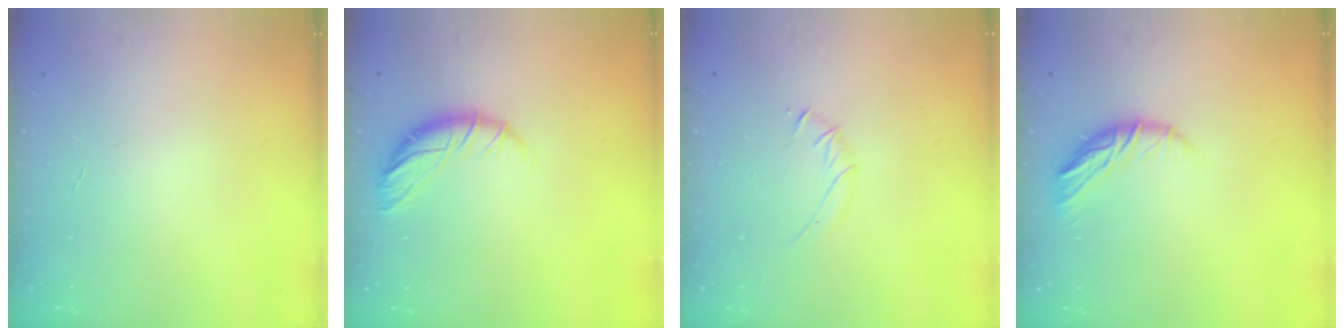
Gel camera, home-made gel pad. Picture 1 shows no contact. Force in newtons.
{"total": 10.1, "press": 10.1, "slide": 0.4}
{"total": 3.5, "press": 3.4, "slide": 1.0}
{"total": 10.1, "press": 10.0, "slide": 1.6}